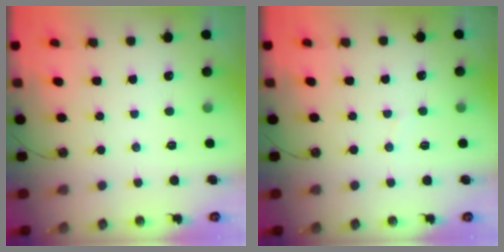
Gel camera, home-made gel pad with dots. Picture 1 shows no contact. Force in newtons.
{"total": 2.9, "press": 2.9, "slide": 0.3}